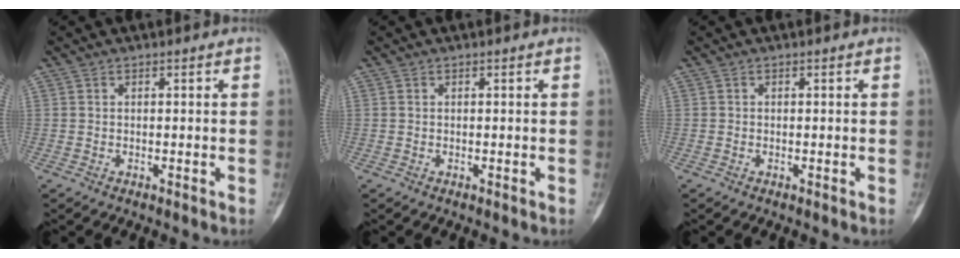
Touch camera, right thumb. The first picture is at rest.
{"total": 0.0}
{"total": 0.0}